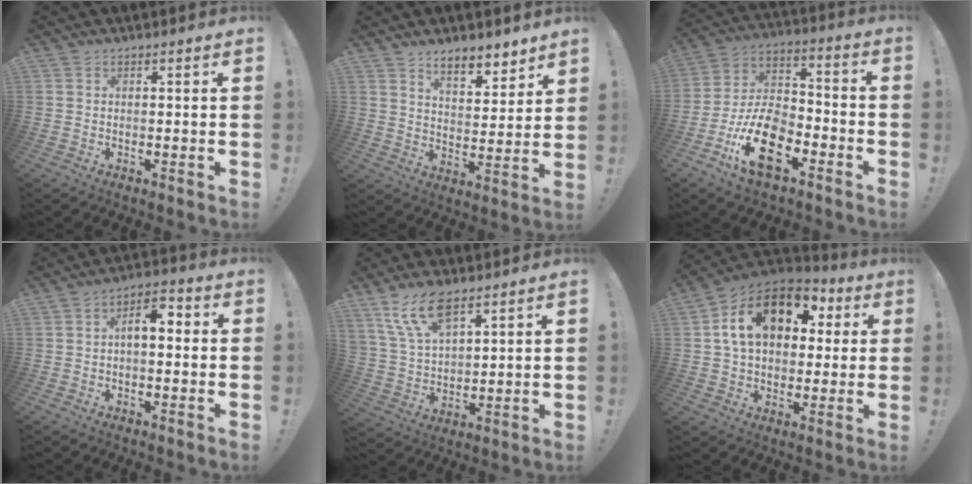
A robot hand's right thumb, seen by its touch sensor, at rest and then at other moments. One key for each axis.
{"total": 8.7, "fx": 7.3, "fy": 2.9, "fz": 3.6, "tx": -0.044, "ty": -0.058, "tz": 0.134}
{"total": 18.0, "fx": -9.3, "fy": 9.5, "fz": 12.1, "tx": -0.220, "ty": 0.060, "tz": -0.155}
{"total": 6.6, "fx": 0.0, "fy": 3.4, "fz": 5.6, "tx": -0.082, "ty": 0.006, "tz": -0.003}
{"total": 11.7, "fx": 8.2, "fy": 5.0, "fz": 6.8, "tx": -0.140, "ty": -0.032, "tz": 0.155}
{"total": 18.4, "fx": 5.7, "fy": 12.4, "fz": 12.4, "tx": -0.201, "ty": -0.002, "tz": 0.100}